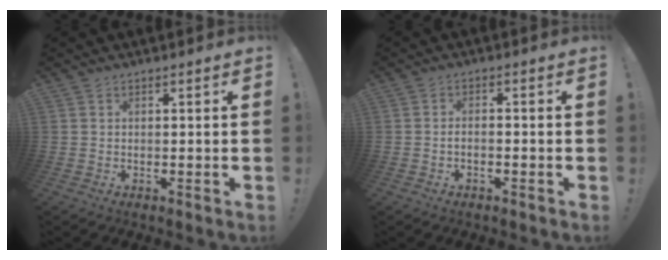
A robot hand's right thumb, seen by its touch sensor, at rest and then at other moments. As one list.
[{"total": 2.0, "force": [-1.3, 0.4, 1.4], "torque": [-0.032, 0.007, -0.022]}]